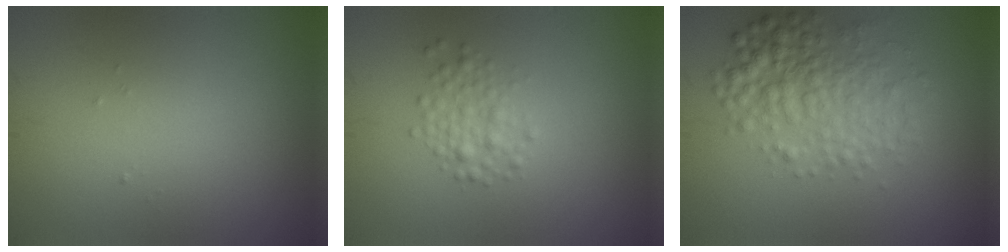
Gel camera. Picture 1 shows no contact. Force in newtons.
{"total": 2.0, "press": 2.0, "slide": 0.1}
{"total": 4.8, "press": 4.8, "slide": 0.0}